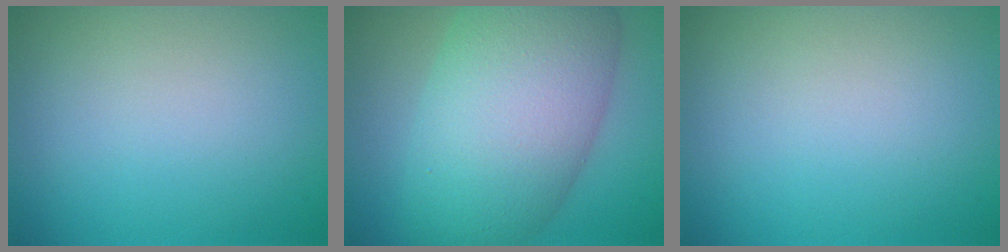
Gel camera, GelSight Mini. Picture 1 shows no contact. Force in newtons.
{"total": 12.0, "press": 12.0, "slide": 0.2}
{"total": 0.0}